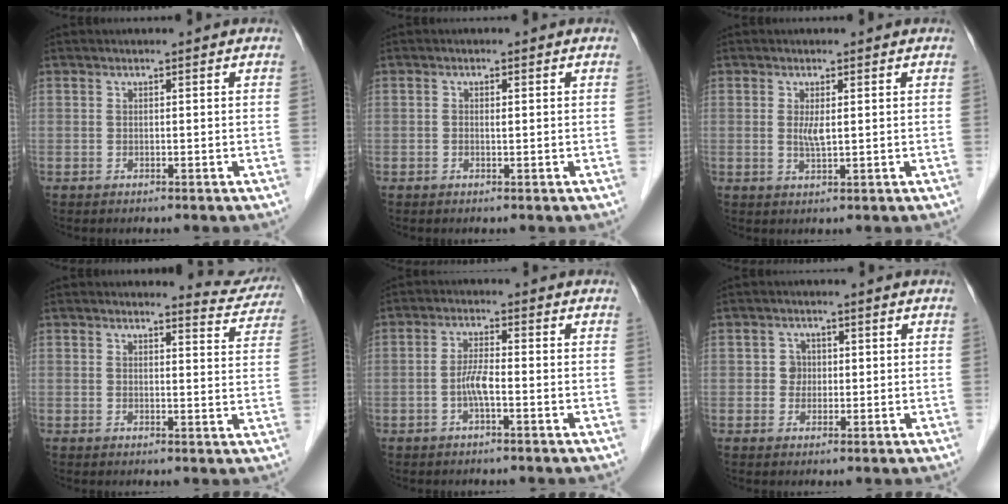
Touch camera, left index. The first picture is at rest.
{"total": 0.6, "force": [0.2, 0.2, 0.5], "torque": [-0.016, 0.000, 0.002]}
{"total": 2.0, "force": [0.5, 0.4, 1.9], "torque": [-0.047, -0.005, 0.009]}
{"total": 5.0, "force": [5.0, 0.7, -0.6], "torque": [0.013, -0.031, 0.037]}
{"total": 3.1, "force": [-1.0, 0.4, 2.9], "torque": [-0.066, 0.004, -0.023]}
{"total": 2.2, "force": [0.2, 2.1, 0.5], "torque": [-0.010, 0.005, 0.001]}